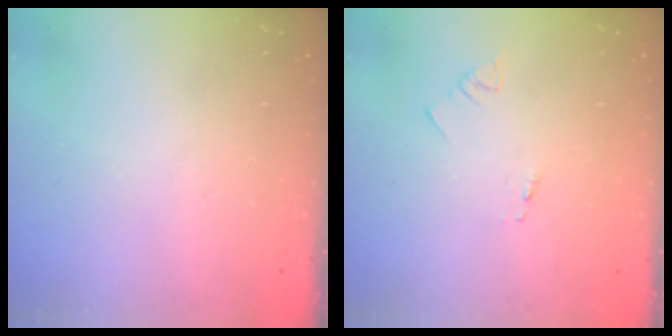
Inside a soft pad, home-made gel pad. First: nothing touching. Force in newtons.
{"total": 1.3, "press": 1.2, "slide": 0.1}